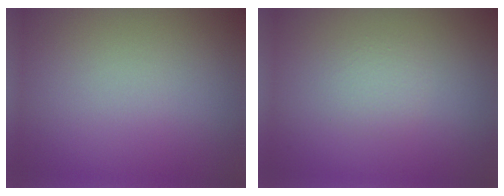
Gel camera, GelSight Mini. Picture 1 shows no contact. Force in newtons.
{"total": 1.2, "press": 1.2, "slide": 0.0}